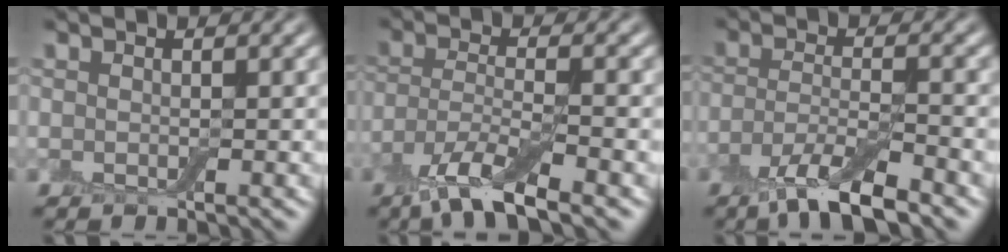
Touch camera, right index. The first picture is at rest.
{"total": 6.2, "force": [-4.2, 1.4, 4.3], "torque": [-0.087, -0.007, -0.089]}
{"total": 5.9, "force": [-4.0, 1.4, 4.0], "torque": [-0.076, -0.006, -0.081]}